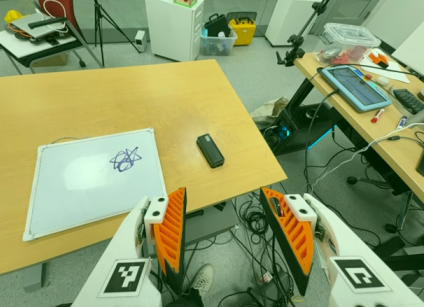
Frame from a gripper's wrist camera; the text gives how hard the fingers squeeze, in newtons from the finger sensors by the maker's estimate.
{"total": 0.0}